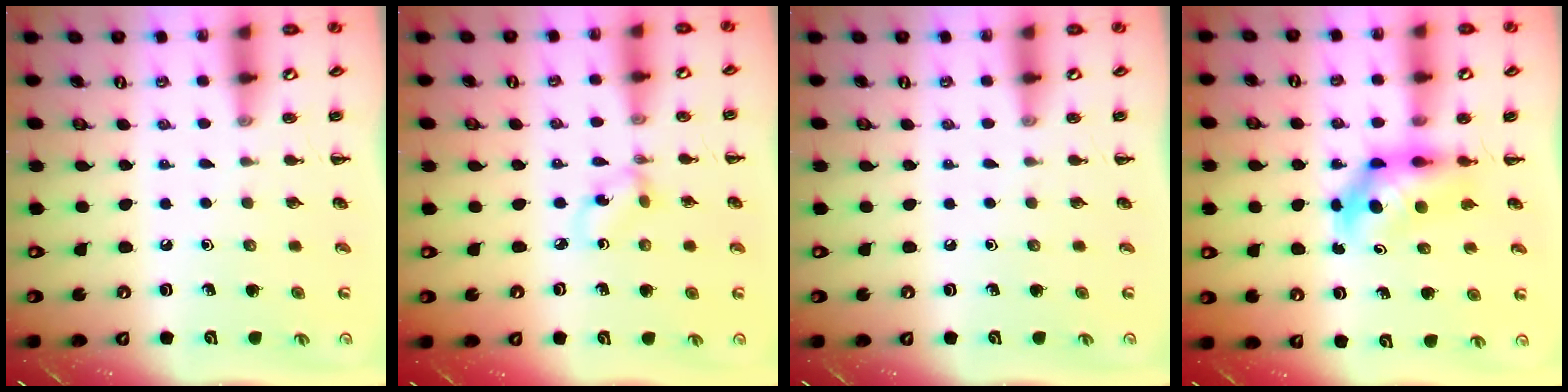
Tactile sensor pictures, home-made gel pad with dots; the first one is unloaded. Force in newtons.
{"total": 2.4, "press": 2.4, "slide": 0.6}
{"total": 0.0}
{"total": 5.7, "press": 5.6, "slide": 1.2}